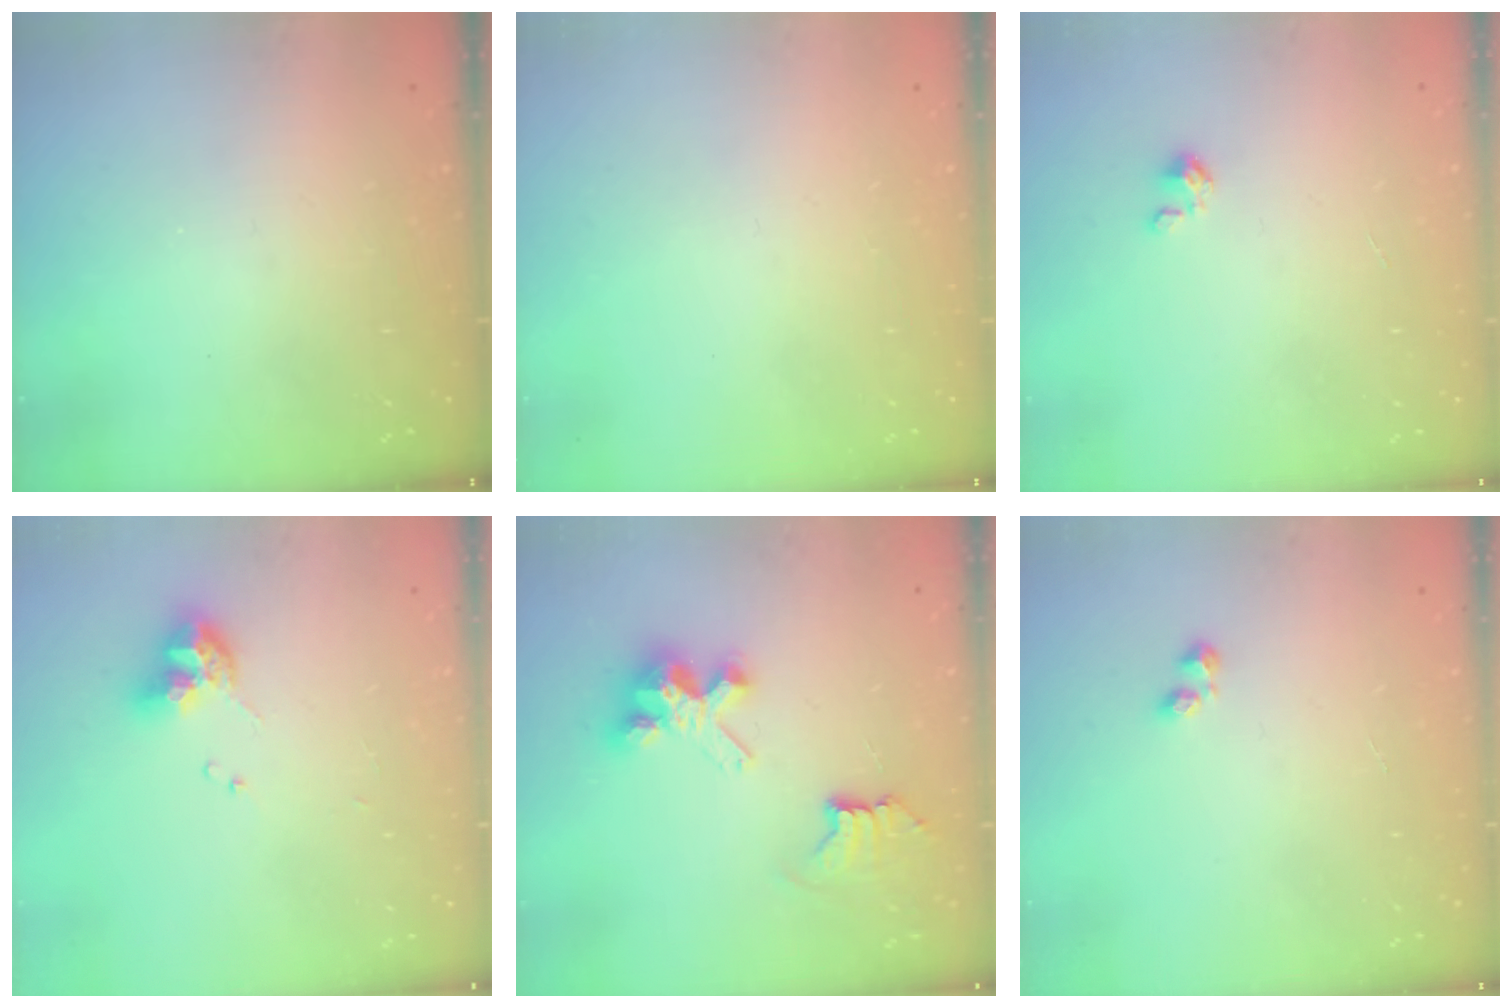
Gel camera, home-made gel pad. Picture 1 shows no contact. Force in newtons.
{"total": 0.0}
{"total": 0.0}
{"total": 9.8, "press": 9.7, "slide": 1.1}
{"total": 7.9, "press": 7.9, "slide": 0.2}
{"total": 1.9, "press": 1.8, "slide": 0.5}